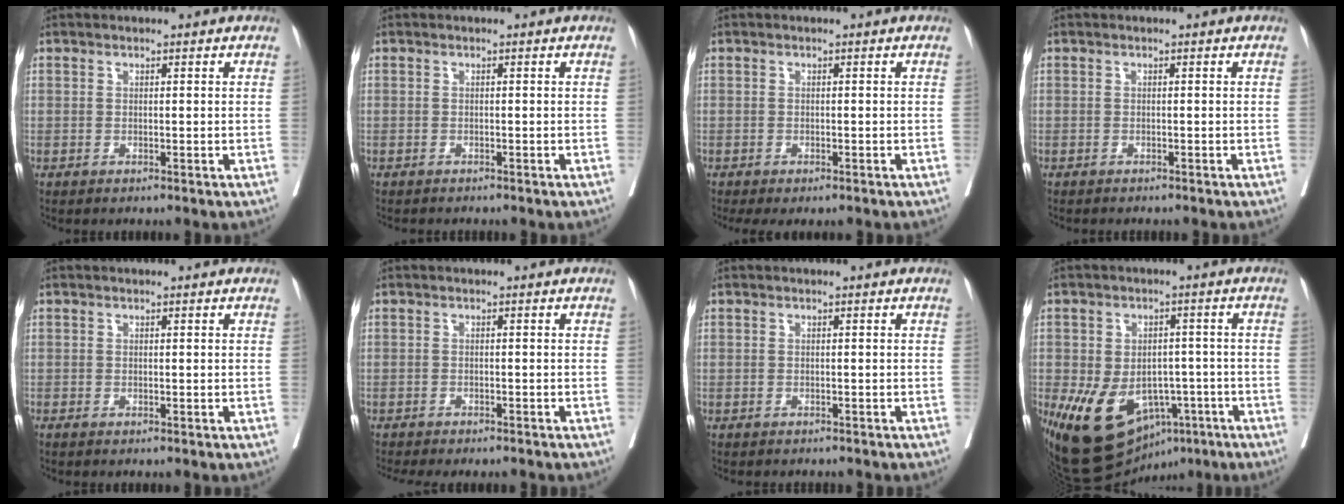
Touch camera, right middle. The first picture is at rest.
{"total": 2.3, "force": [-2.1, 0.5, 0.8], "torque": [-0.013, -0.004, -0.025]}
{"total": 3.2, "force": [-2.5, 1.1, 1.7], "torque": [-0.015, -0.008, -0.036]}
{"total": 2.5, "force": [-2.3, 0.4, 1.0], "torque": [-0.013, -0.003, -0.028]}
{"total": 0.0}
{"total": 8.2, "force": [-7.5, 1.2, 3.1], "torque": [-0.032, -0.007, -0.097]}
{"total": 3.4, "force": [-3.1, 0.8, 1.1], "torque": [-0.013, -0.002, -0.038]}
{"total": 15.8, "force": [-7.2, 9.9, 9.9], "torque": [-0.185, 0.004, -0.095]}